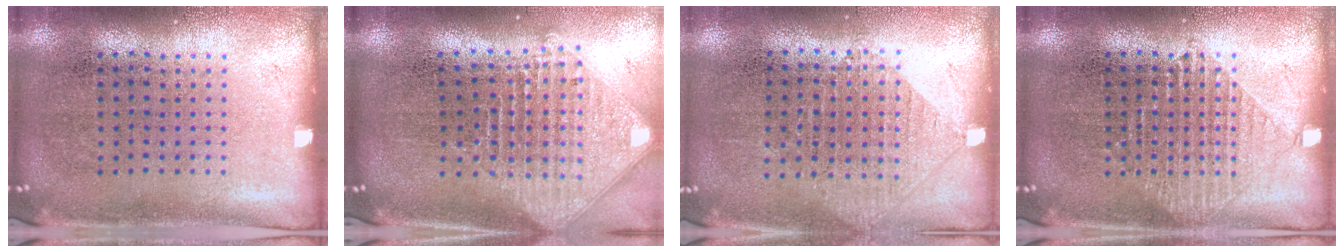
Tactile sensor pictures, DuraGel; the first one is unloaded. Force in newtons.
{"total": 2.5, "press": 1.8, "slide": 1.6}
{"total": 0.9, "press": 0.8, "slide": 0.3}
{"total": 1.5, "press": 1.5, "slide": 0.3}